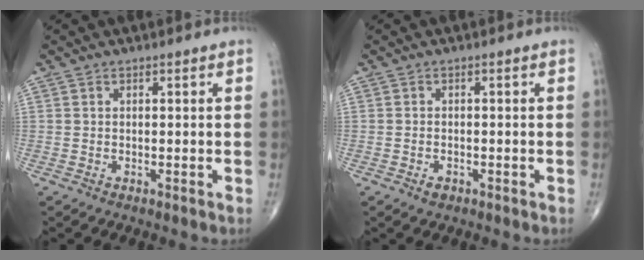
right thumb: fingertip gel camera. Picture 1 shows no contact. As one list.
[{"total": 1.4, "force": [-0.8, 0.9, 0.7], "torque": [-0.011, 0.003, -0.011]}]